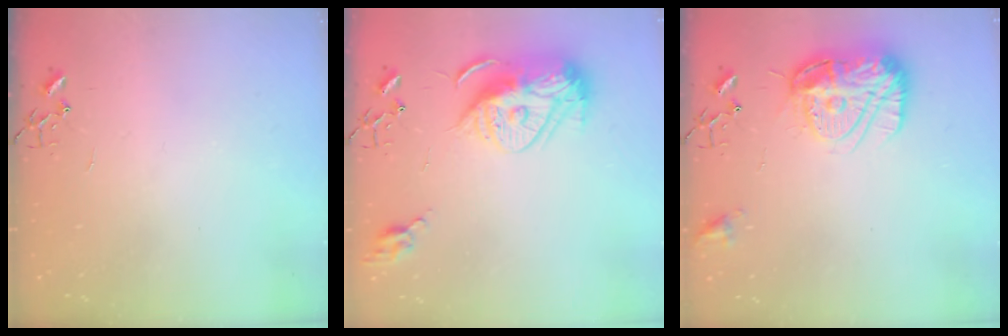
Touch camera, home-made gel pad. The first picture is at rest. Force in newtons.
{"total": 15.7, "press": 15.6, "slide": 1.9}
{"total": 16.8, "press": 16.7, "slide": 1.5}